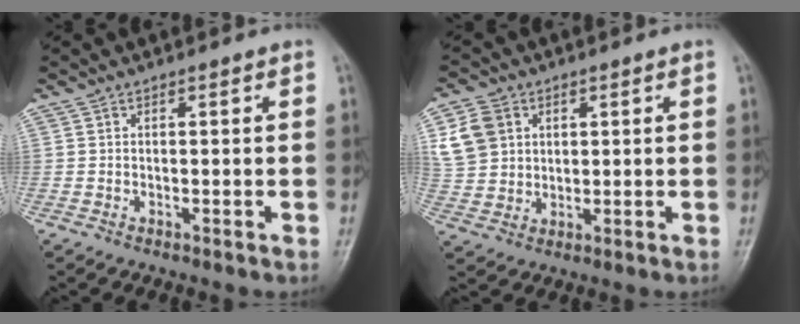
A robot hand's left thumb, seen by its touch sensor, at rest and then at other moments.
{"total": 8.7, "force": [2.8, 7.1, 4.1], "torque": [-0.064, -0.002, 0.058]}